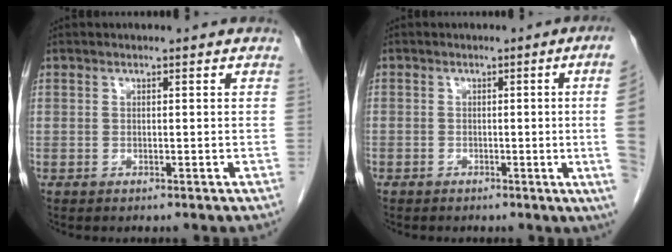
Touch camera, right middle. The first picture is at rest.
{"total": 7.4, "force": [-0.7, -2.3, 7.1], "torque": [-0.063, -0.011, -0.011]}